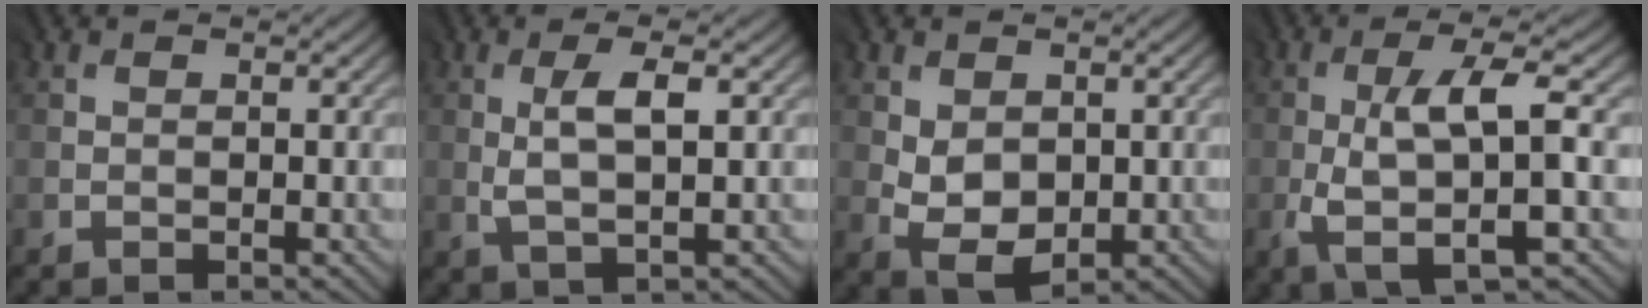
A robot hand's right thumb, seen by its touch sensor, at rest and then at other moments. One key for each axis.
{"total": 3.8, "fx": 0.8, "fy": 0.8, "fz": 3.7, "tx": -0.077, "ty": -0.001, "tz": 0.019}
{"total": 4.9, "fx": 0.5, "fy": 3.5, "fz": 3.4, "tx": -0.075, "ty": -0.009, "tz": 0.014}
{"total": 7.5, "fx": -1.0, "fy": 1.4, "fz": 7.3, "tx": -0.127, "ty": 0.012, "tz": -0.022}